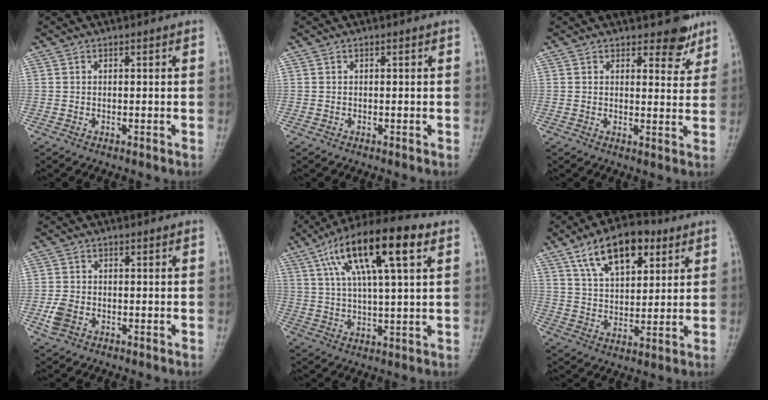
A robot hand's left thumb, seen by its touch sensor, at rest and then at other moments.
{"total": 0.0}
{"total": 3.1, "force": [2.2, 1.6, 1.5], "torque": [0.001, -0.012, 0.026]}
{"total": 3.7, "force": [-1.4, 2.6, 2.3], "torque": [-0.052, 0.006, -0.025]}
{"total": 18.3, "force": [7.8, 4.9, 15.8], "torque": [-0.269, 0.006, 0.130]}
{"total": 14.2, "force": [7.3, 7.3, 9.8], "torque": [-0.133, -0.014, 0.126]}